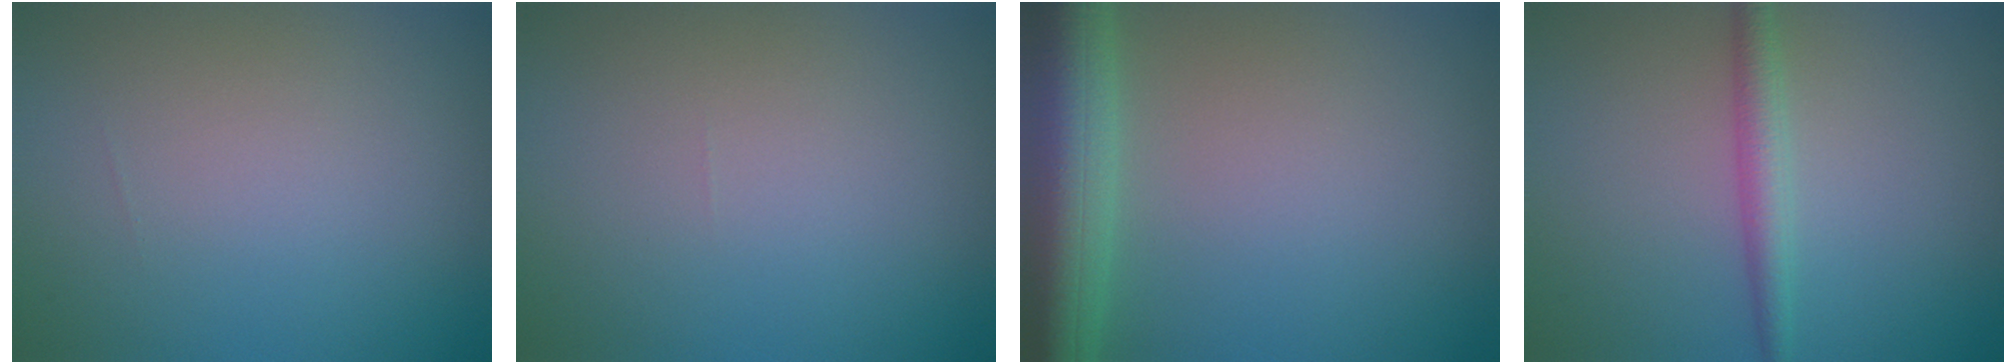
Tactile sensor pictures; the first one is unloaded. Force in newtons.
{"total": 0.0}
{"total": 7.5, "press": 7.4, "slide": 0.4}
{"total": 2.3, "press": 2.3, "slide": 0.0}